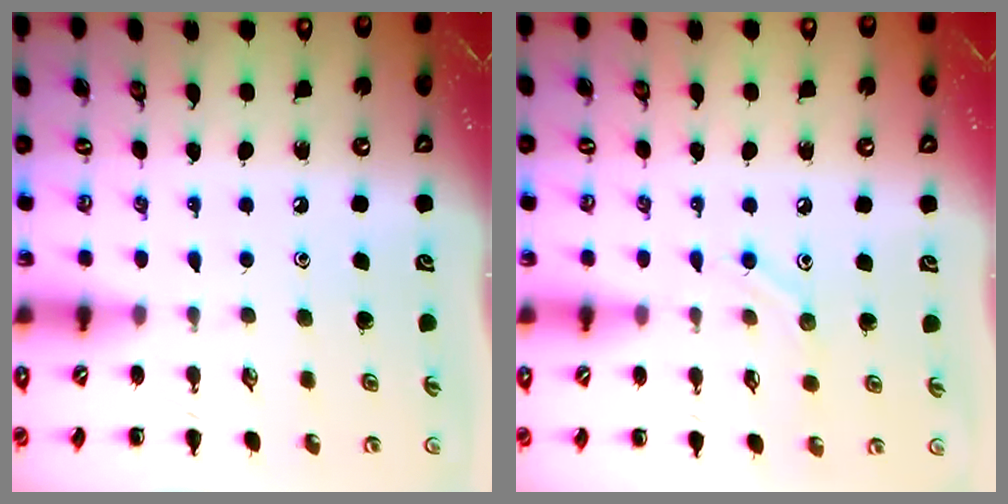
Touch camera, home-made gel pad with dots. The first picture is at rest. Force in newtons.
{"total": 6.3, "press": 6.0, "slide": 1.7}